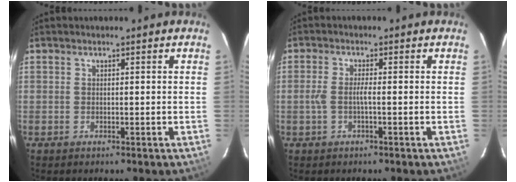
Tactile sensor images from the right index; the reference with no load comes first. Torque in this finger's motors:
{"motor_torque": [0.36, -0.13, 0.23, 0.07]}